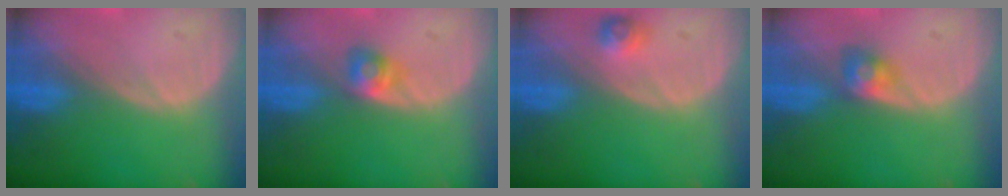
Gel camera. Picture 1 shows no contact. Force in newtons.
{"total": 2.6, "press": 2.4, "slide": 1.0}
{"total": 2.4, "press": 2.2, "slide": 0.9}
{"total": 3.0, "press": 2.6, "slide": 1.5}